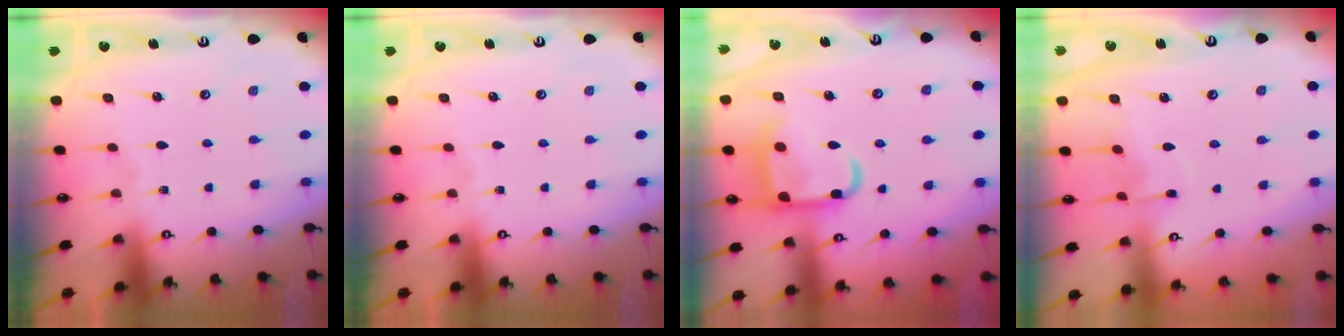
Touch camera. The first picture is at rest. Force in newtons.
{"total": 0.0}
{"total": 14.7, "press": 14.6, "slide": 1.5}
{"total": 5.1, "press": 5.1, "slide": 0.7}